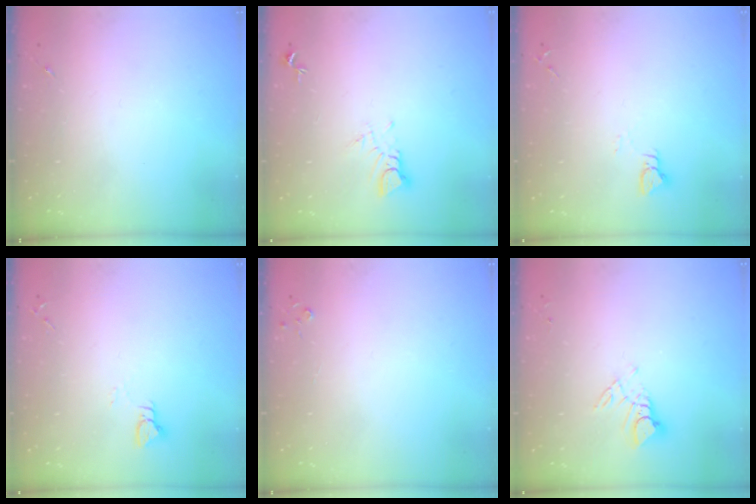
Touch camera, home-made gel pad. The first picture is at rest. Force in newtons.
{"total": 3.8, "press": 3.7, "slide": 0.2}
{"total": 2.9, "press": 2.9, "slide": 0.3}
{"total": 2.9, "press": 2.9, "slide": 0.3}
{"total": 2.7, "press": 2.7, "slide": 0.3}
{"total": 6.8, "press": 6.8, "slide": 0.5}